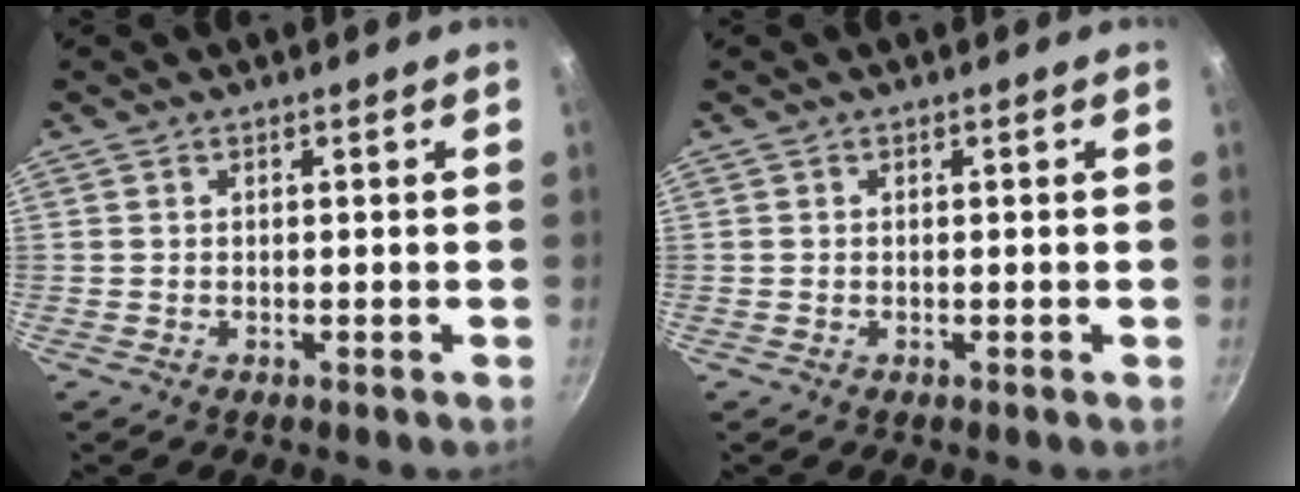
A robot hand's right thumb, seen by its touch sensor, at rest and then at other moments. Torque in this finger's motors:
{"motor_torque": [-0.35, -0.18, -0.41, -0.18, -0.02]}